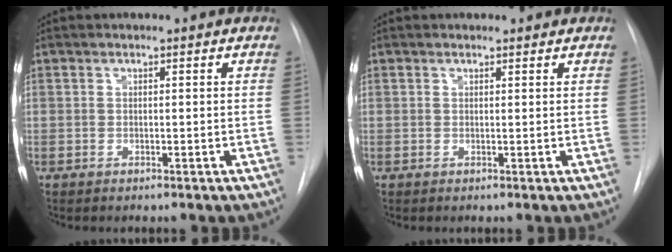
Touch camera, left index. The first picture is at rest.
{"total": 0.6, "force": [0.6, 0.3, 0.0], "torque": [-0.006, -0.004, 0.005]}